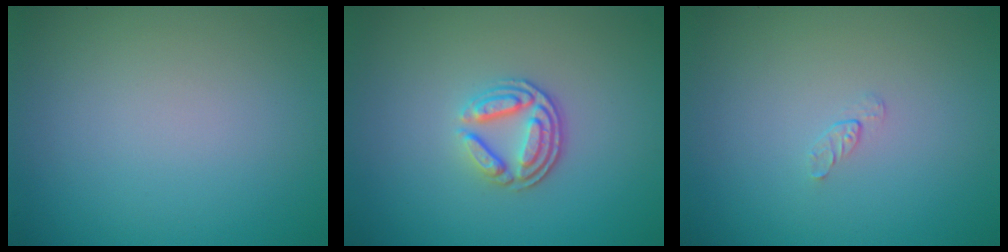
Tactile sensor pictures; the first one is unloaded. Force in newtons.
{"total": 3.4, "press": 2.7, "slide": 2.1}
{"total": 0.5, "press": 0.3, "slide": 0.4}